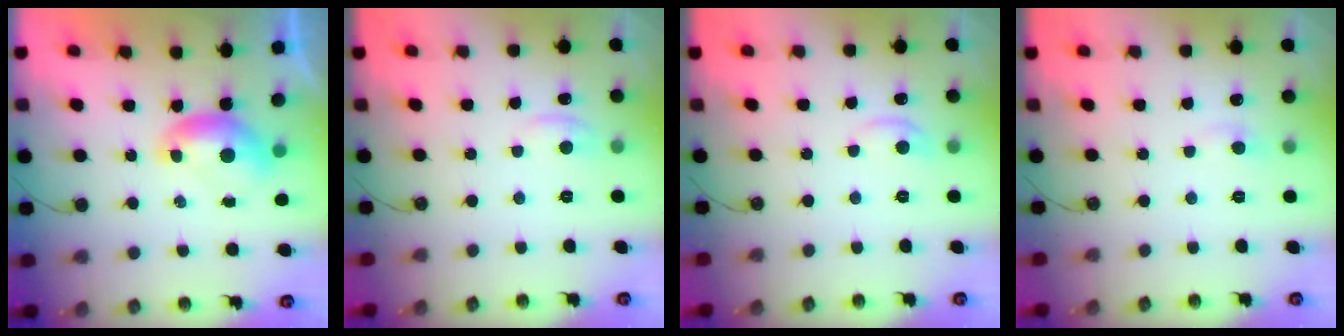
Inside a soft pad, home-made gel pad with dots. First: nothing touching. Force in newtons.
{"total": 0.7, "press": 0.3, "slide": 0.6}
{"total": 1.6, "press": 1.3, "slide": 0.9}
{"total": 0.6, "press": 0.2, "slide": 0.5}